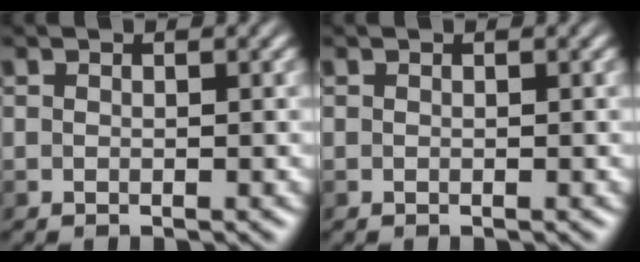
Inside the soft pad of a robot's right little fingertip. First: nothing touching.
{"total": 0.0}